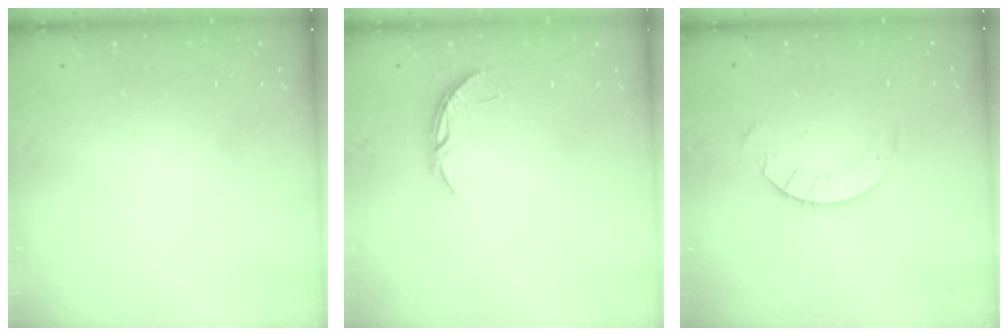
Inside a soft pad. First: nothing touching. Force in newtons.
{"total": 4.2, "press": 4.2, "slide": 0.3}
{"total": 4.9, "press": 4.9, "slide": 0.5}